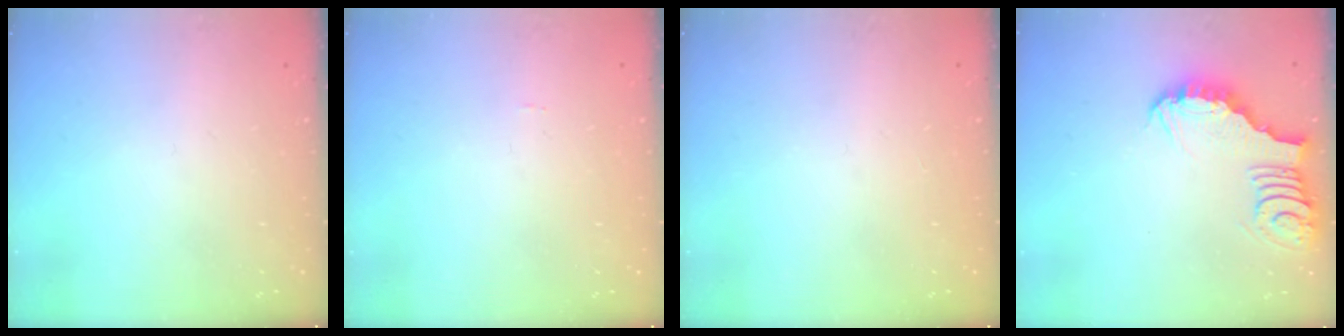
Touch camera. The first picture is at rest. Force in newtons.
{"total": 1.0, "press": 1.0, "slide": 0.0}
{"total": 1.6, "press": 1.6, "slide": 0.3}
{"total": 3.9, "press": 3.9, "slide": 0.3}